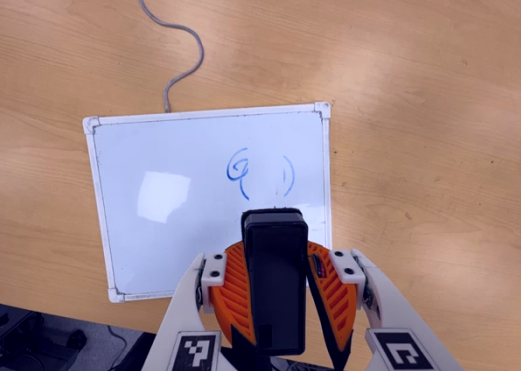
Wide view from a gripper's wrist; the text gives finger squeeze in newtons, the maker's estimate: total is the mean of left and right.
{"total": 8.4, "left": 8.2, "right": 8.7}